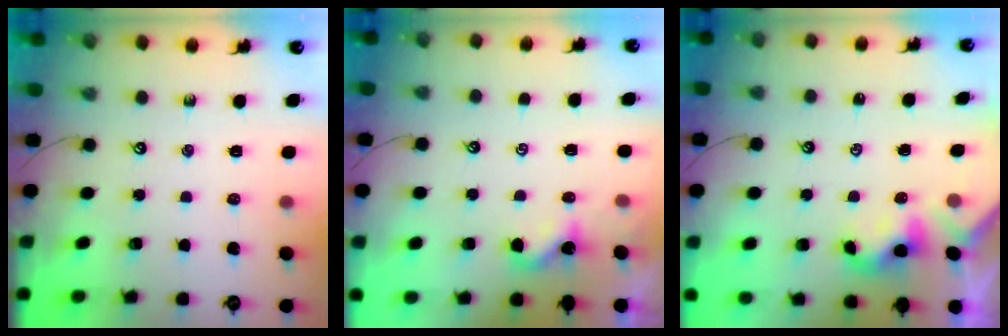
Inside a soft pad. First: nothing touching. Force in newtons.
{"total": 1.6, "press": 1.6, "slide": 0.2}
{"total": 2.4, "press": 2.4, "slide": 0.2}